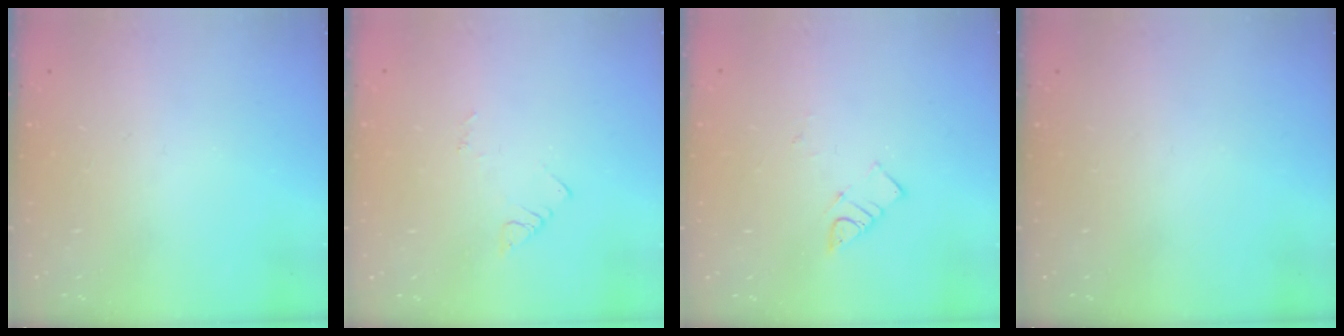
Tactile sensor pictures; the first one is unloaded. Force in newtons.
{"total": 3.7, "press": 3.7, "slide": 0.2}
{"total": 3.9, "press": 3.9, "slide": 0.5}
{"total": 0.0}